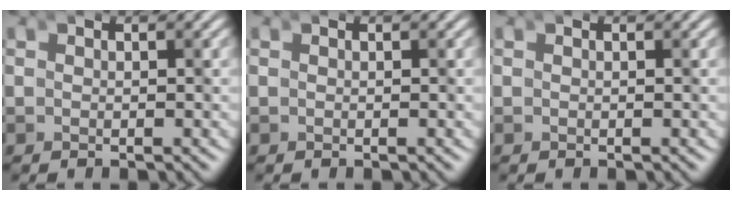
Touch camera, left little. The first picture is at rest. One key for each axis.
{"total": 0.0}
{"total": 0.0}